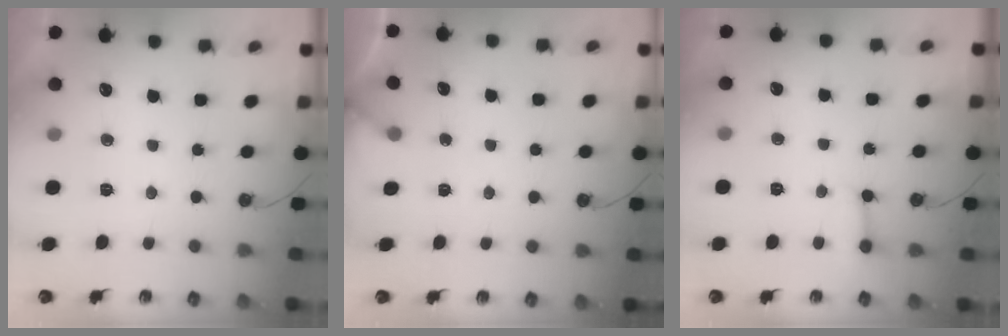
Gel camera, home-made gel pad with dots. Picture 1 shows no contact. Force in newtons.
{"total": 3.0, "press": 3.0, "slide": 0.3}
{"total": 3.9, "press": 3.9, "slide": 0.3}